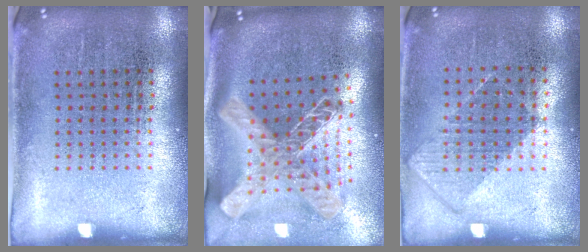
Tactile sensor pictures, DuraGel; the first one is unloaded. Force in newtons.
{"total": 2.7, "press": 1.9, "slide": 1.9}
{"total": 0.8, "press": 0.6, "slide": 0.4}